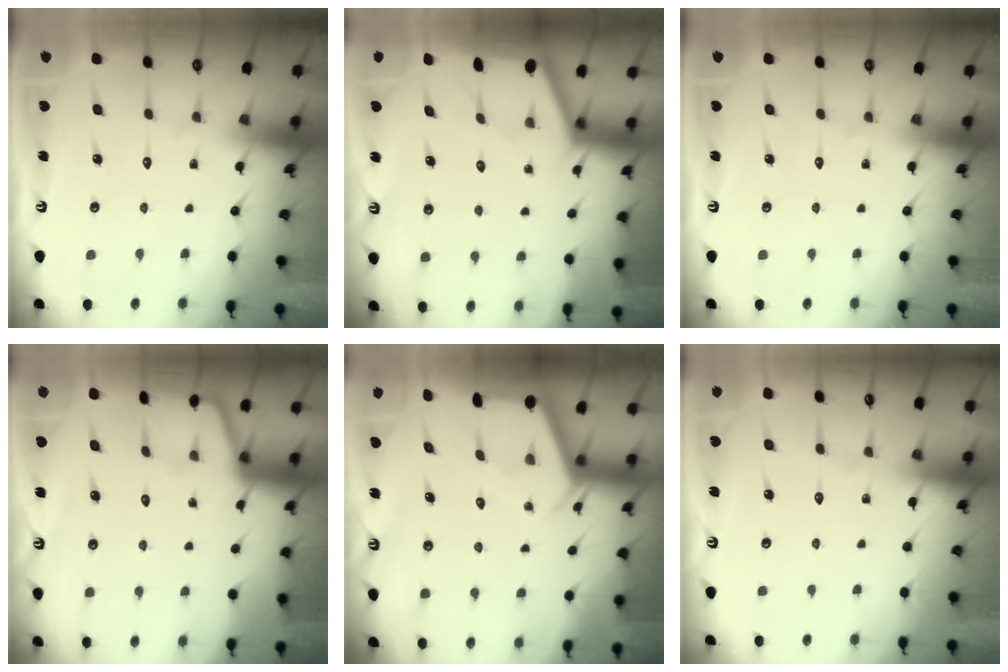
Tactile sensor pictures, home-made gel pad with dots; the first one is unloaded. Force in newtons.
{"total": 1.7, "press": 1.6, "slide": 0.3}
{"total": 0.0}
{"total": 2.7, "press": 2.6, "slide": 0.4}
{"total": 2.3, "press": 2.3, "slide": 0.3}
{"total": 5.1, "press": 5.1, "slide": 0.4}